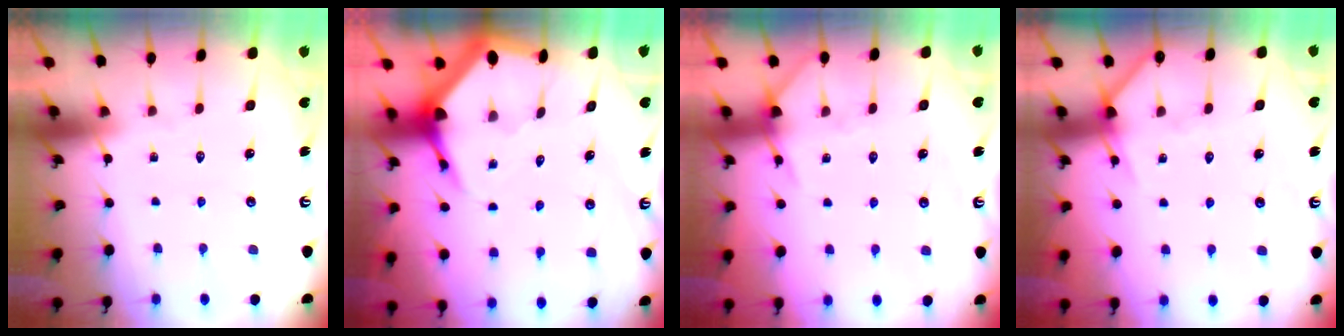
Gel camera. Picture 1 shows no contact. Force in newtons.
{"total": 4.4, "press": 4.4, "slide": 0.5}
{"total": 6.0, "press": 5.9, "slide": 0.8}
{"total": 5.9, "press": 5.9, "slide": 0.4}